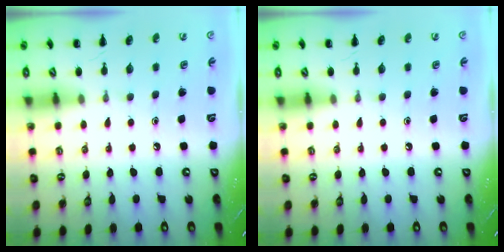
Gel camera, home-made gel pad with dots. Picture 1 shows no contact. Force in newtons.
{"total": 0.0}